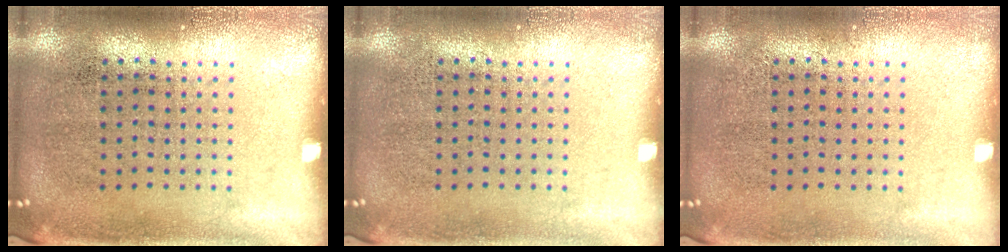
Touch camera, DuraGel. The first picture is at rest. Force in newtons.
{"total": 0.0}
{"total": 0.0}